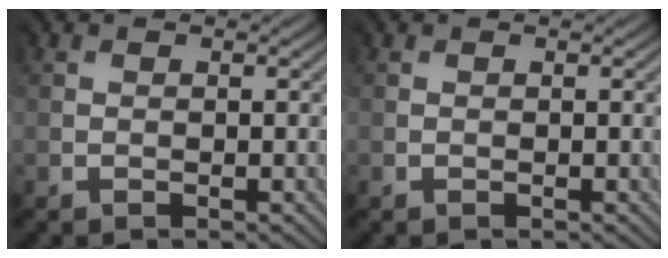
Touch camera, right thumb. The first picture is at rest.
{"total": 0.0}